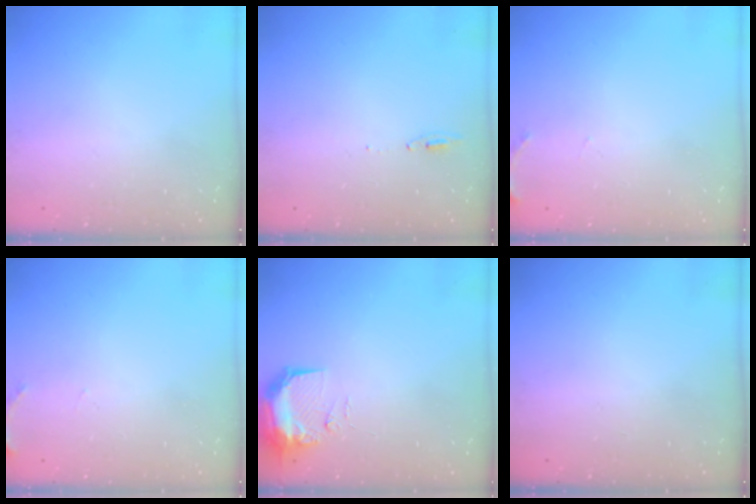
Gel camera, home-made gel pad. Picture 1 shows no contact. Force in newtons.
{"total": 4.8, "press": 4.6, "slide": 1.6}
{"total": 5.6, "press": 5.4, "slide": 1.3}
{"total": 5.6, "press": 5.4, "slide": 1.3}
{"total": 11.0, "press": 9.6, "slide": 5.4}
{"total": 0.0}